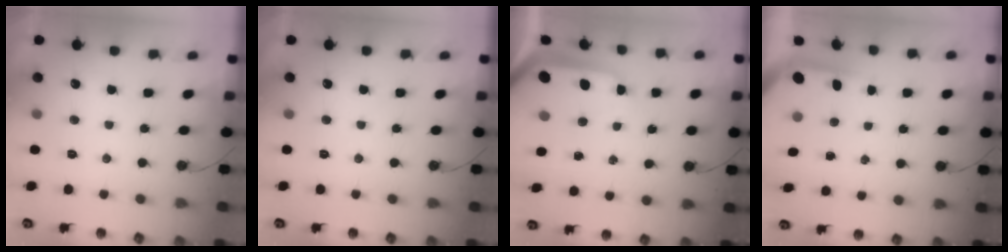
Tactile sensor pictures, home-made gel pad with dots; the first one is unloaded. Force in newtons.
{"total": 0.0}
{"total": 9.1, "press": 9.1, "slide": 0.9}
{"total": 3.4, "press": 3.4, "slide": 0.3}